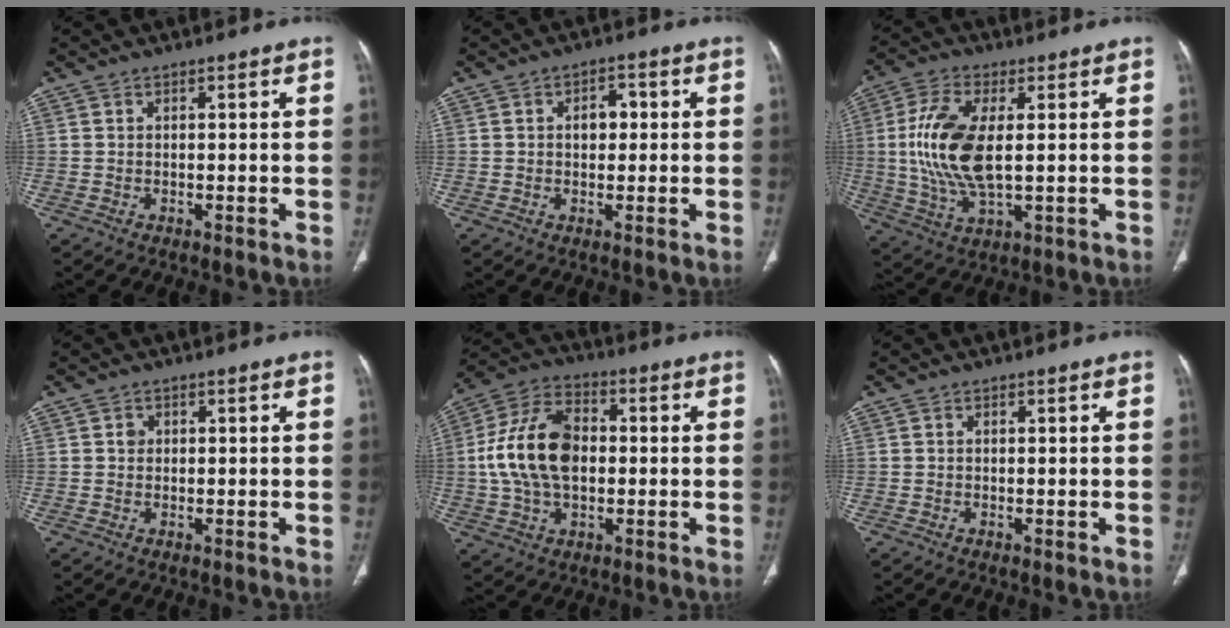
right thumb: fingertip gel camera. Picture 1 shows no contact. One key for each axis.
{"total": 3.9, "fx": 0.4, "fy": 2.7, "fz": 2.7, "tx": -0.028, "ty": 0.012, "tz": 0.003}
{"total": 13.7, "fx": 1.2, "fy": 6.1, "fz": 12.3, "tx": -0.266, "ty": -0.007, "tz": 0.026}
{"total": 1.1, "fx": 0.2, "fy": 1.0, "fz": 0.4, "tx": -0.002, "ty": 0.002, "tz": 0.002}
{"total": 15.6, "fx": 0.3, "fy": 10.0, "fz": 12.1, "tx": -0.224, "ty": 0.025, "tz": 0.001}
{"total": 0.0}